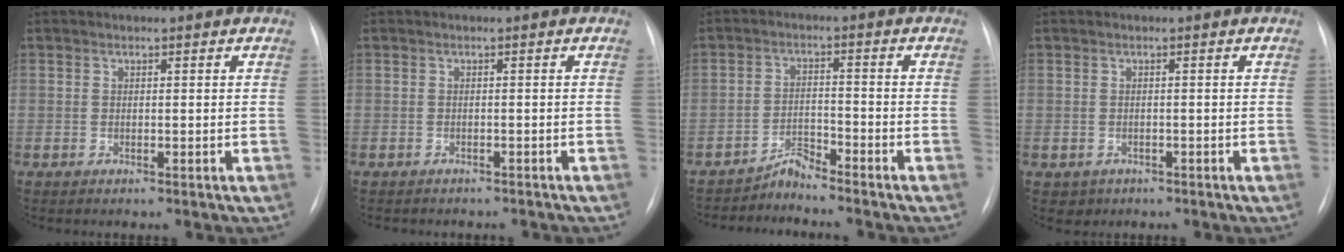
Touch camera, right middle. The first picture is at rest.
{"total": 5.3, "force": [-4.7, 1.8, 1.8], "torque": [-0.022, -0.001, -0.049]}
{"total": 3.0, "force": [-3.0, -0.4, -0.3], "torque": [0.003, -0.014, -0.054]}
{"total": 1.7, "force": [-0.8, 1.4, 0.2], "torque": [-0.005, 0.002, -0.005]}